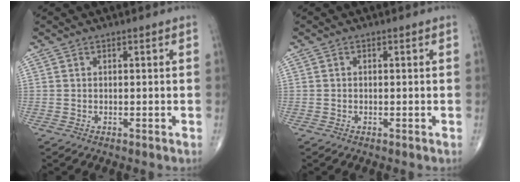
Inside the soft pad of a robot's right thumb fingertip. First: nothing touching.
{"total": 0.0}